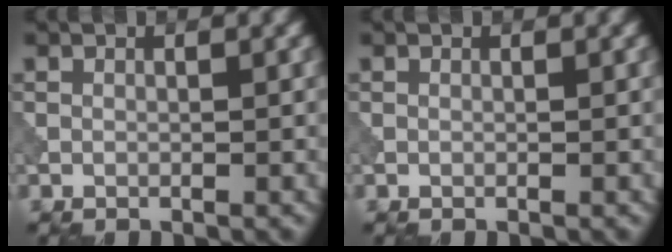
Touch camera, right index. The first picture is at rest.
{"total": 0.0}